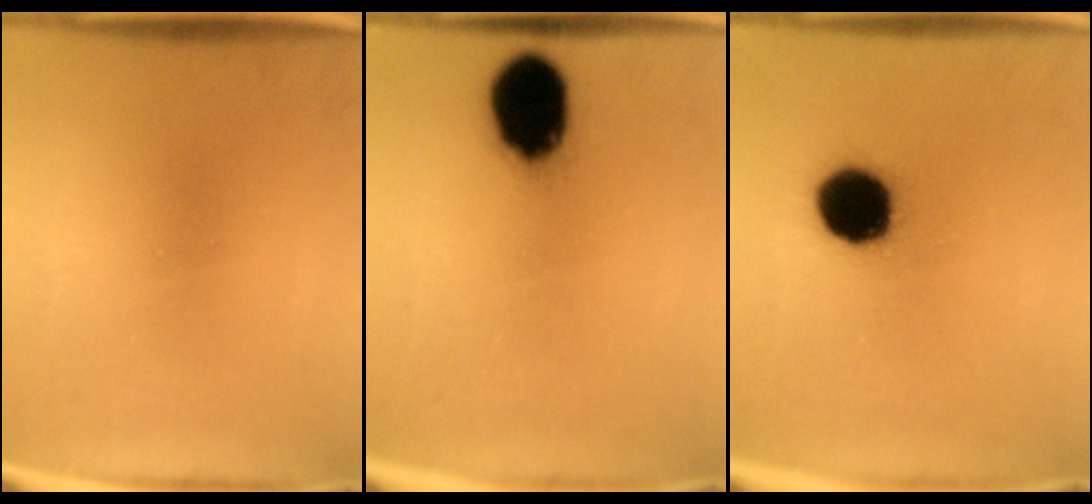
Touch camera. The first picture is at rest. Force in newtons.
{"total": 16.4}
{"total": 13.5}